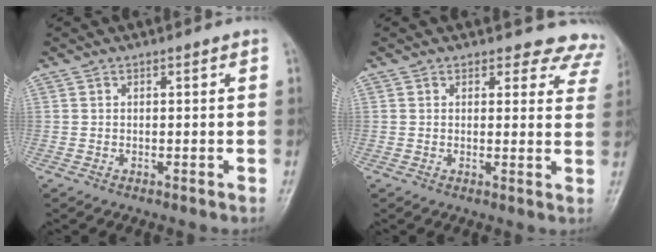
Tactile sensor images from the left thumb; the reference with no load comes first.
{"total": 8.6, "force": [7.8, 3.6, 0.0], "torque": [0.060, -0.041, 0.051]}